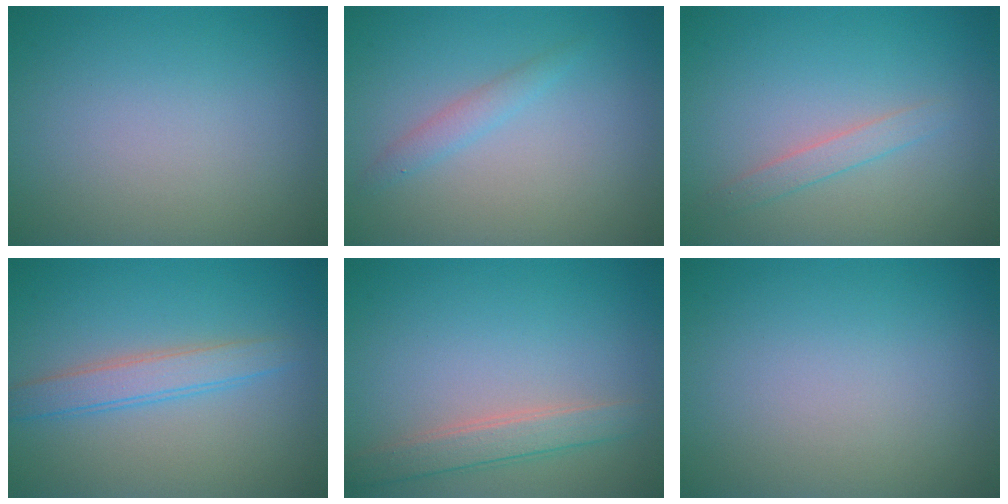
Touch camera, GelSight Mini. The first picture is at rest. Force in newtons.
{"total": 1.4, "press": 1.4, "slide": 0.1}
{"total": 1.4, "press": 1.3, "slide": 0.1}
{"total": 2.8, "press": 2.7, "slide": 0.1}
{"total": 2.6, "press": 2.6, "slide": 0.1}
{"total": 0.0}